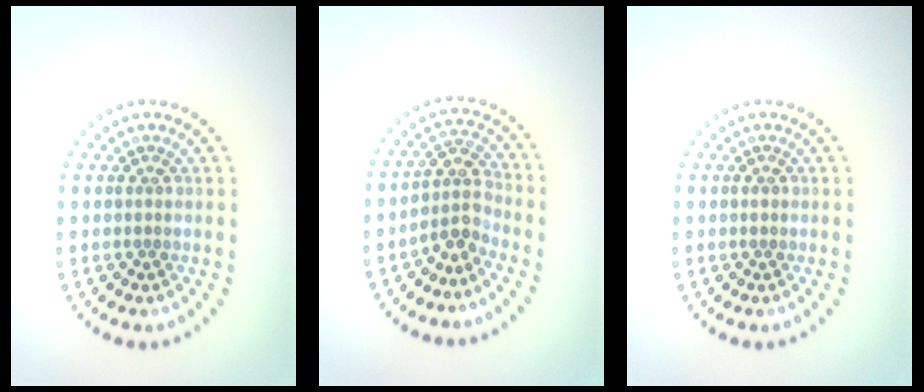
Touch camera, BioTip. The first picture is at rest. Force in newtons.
{"total": 2.6, "press": 2.0, "slide": 1.7}
{"total": 0.5, "press": 0.5, "slide": 0.1}